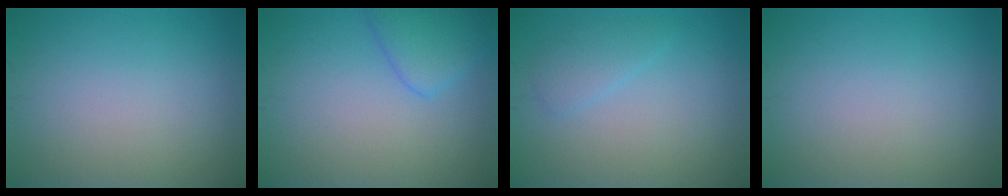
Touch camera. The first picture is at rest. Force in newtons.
{"total": 2.9, "press": 2.9, "slide": 0.2}
{"total": 1.6, "press": 1.6, "slide": 0.2}
{"total": 0.0}